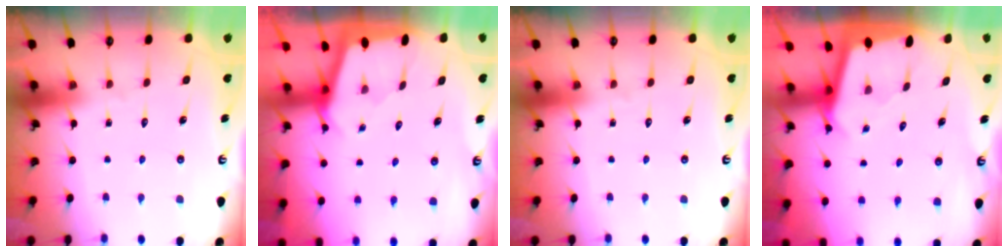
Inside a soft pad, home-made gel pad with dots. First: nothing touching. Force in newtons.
{"total": 1.9, "press": 1.9, "slide": 0.1}
{"total": 0.0}
{"total": 2.5, "press": 2.5, "slide": 0.1}